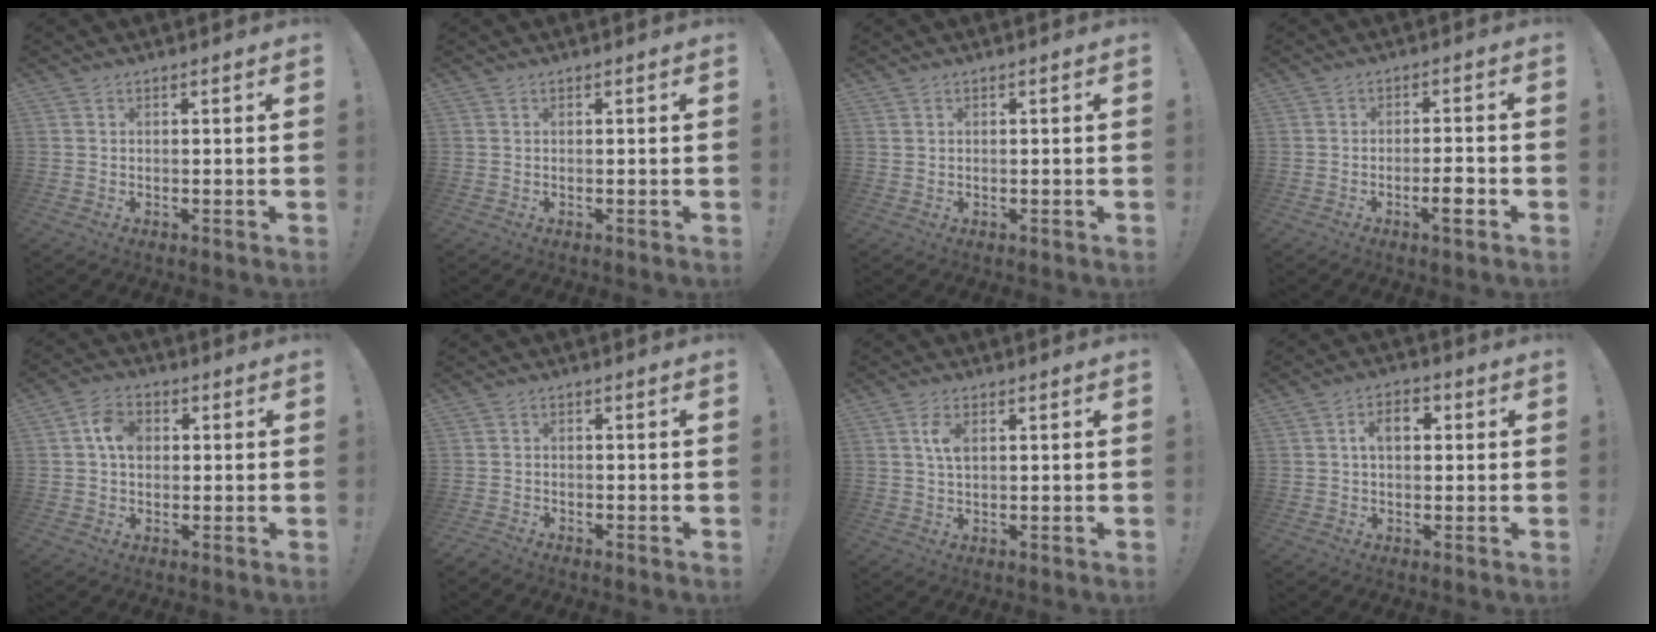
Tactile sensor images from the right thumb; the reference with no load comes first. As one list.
[{"total": 0.0}, {"total": 0.9, "force": [0.6, 0.6, -0.3], "torque": [0.004, 0.003, 0.011]}, {"total": 5.3, "force": [-2.3, 0.9, 4.7], "torque": [-0.061, 0.005, -0.038]}, {"total": 7.3, "force": [1.2, 5.4, 4.8], "torque": [-0.073, 0.011, 0.023]}, {"total": 1.4, "force": [-1.3, 0.6, -0.1], "torque": [0.006, 0.008, -0.025]}, {"total": 4.5, "force": [1.4, 2.2, 3.6], "torque": [-0.063, 0.001, 0.022]}, {"total": 6.1, "force": [1.2, 3.7, 4.7], "torque": [-0.063, 0.005, 0.014]}]